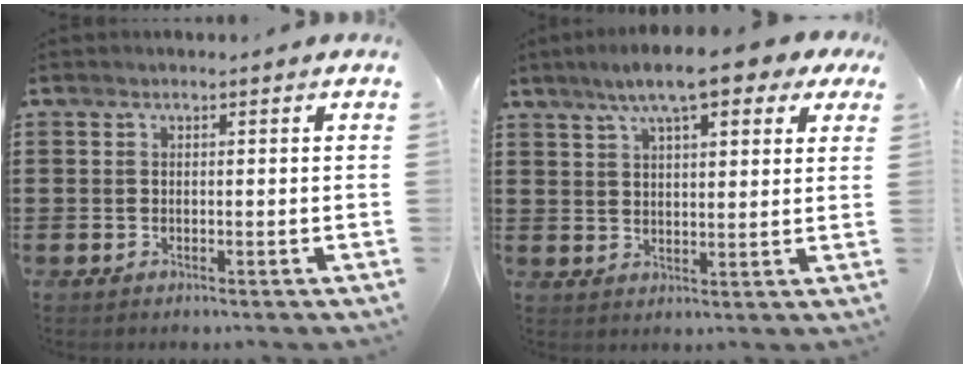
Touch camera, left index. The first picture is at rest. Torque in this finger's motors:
{"motor_torque": [2.14, 0.00, 1.05, 0.21]}